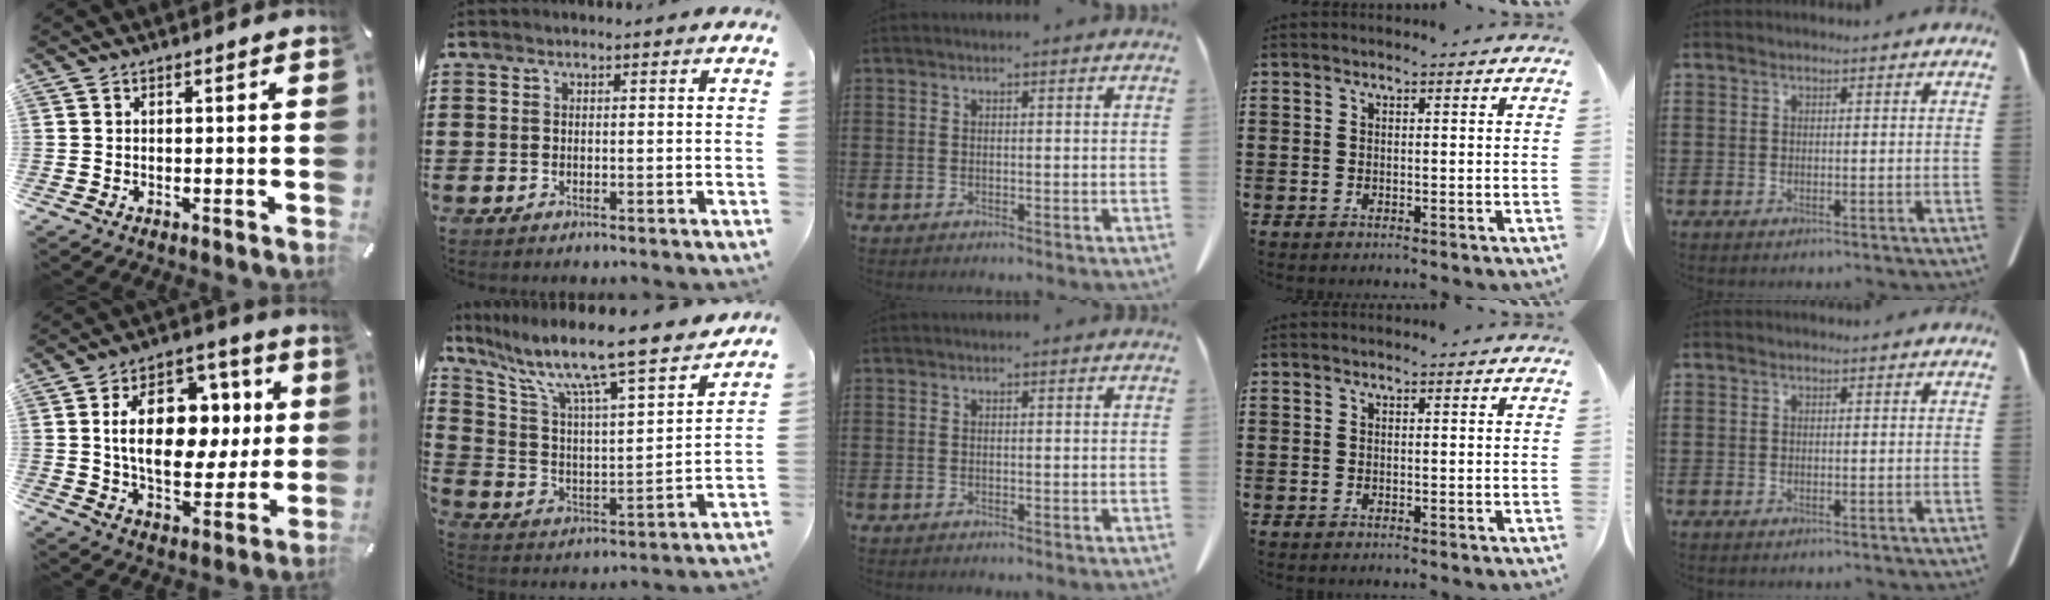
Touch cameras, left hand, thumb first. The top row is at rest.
{"thumb": {"total": 17.9, "force": [2.9, 12.0, 13.0], "torque": [-0.211, 0.007, 0.054]}, "index": {"total": 11.1, "force": [9.0, 0.4, 6.5], "torque": [-0.153, -0.071, 0.142]}}